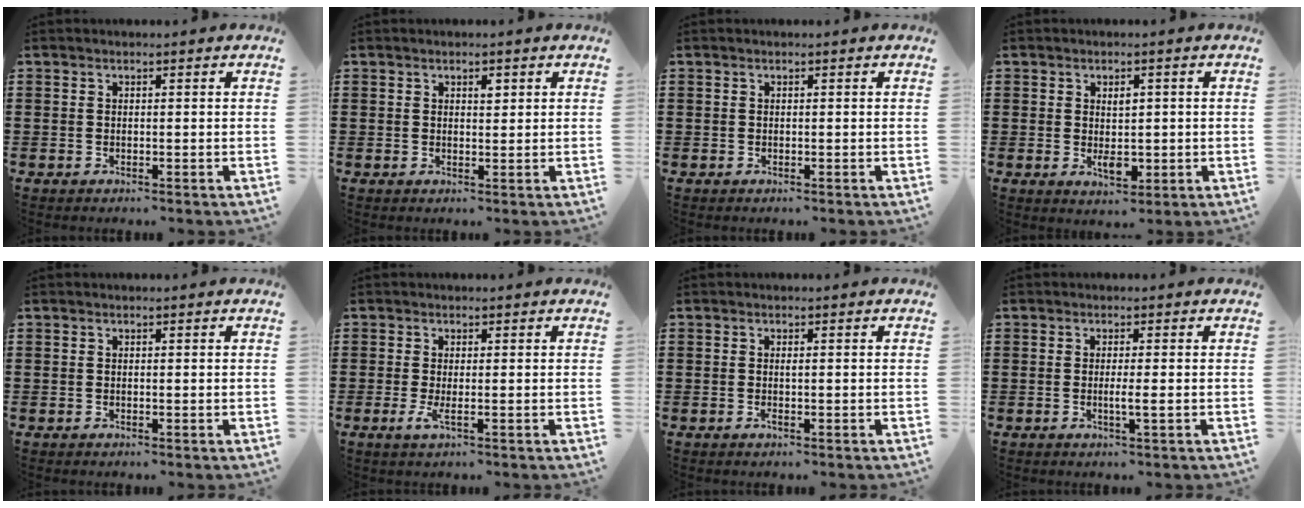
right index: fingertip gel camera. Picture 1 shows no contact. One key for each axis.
{"total": 1.4, "fx": 0.7, "fy": 0.7, "fz": 1.0, "tx": -0.005, "ty": -0.003, "tz": 0.009}
{"total": 0.0}
{"total": 3.8, "fx": -0.1, "fy": 2.2, "fz": 3.1, "tx": -0.052, "ty": 0.003, "tz": -0.004}
{"total": 0.0}
{"total": 2.3, "fx": -0.5, "fy": 0.3, "fz": 2.2, "tx": -0.053, "ty": -0.012, "tz": -0.013}
{"total": 0.7, "fx": -0.2, "fy": 0.1, "fz": 0.6, "tx": -0.012, "ty": -0.003, "tz": -0.003}
{"total": 1.8, "fx": -0.4, "fy": -0.1, "fz": 1.8, "tx": -0.032, "ty": -0.007, "tz": -0.008}